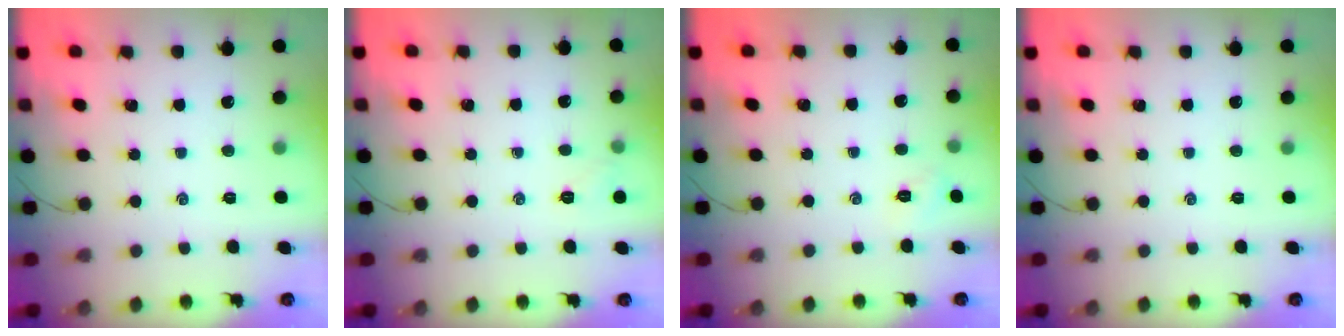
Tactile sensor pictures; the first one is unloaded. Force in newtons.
{"total": 4.6, "press": 4.4, "slide": 1.3}
{"total": 2.5, "press": 2.4, "slide": 0.7}
{"total": 0.0}